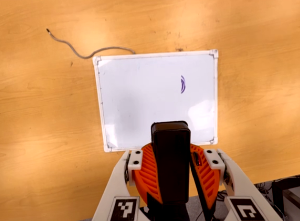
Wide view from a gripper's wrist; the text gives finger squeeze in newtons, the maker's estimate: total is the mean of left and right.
{"total": 10.0, "left": 10.2, "right": 9.8}